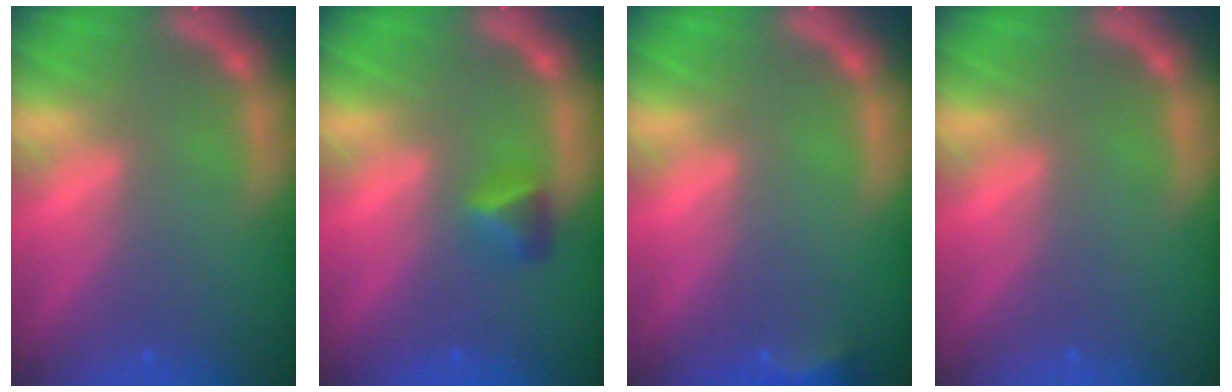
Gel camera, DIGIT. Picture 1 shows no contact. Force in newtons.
{"total": 1.9}
{"total": 2.4}
{"total": 0.0}